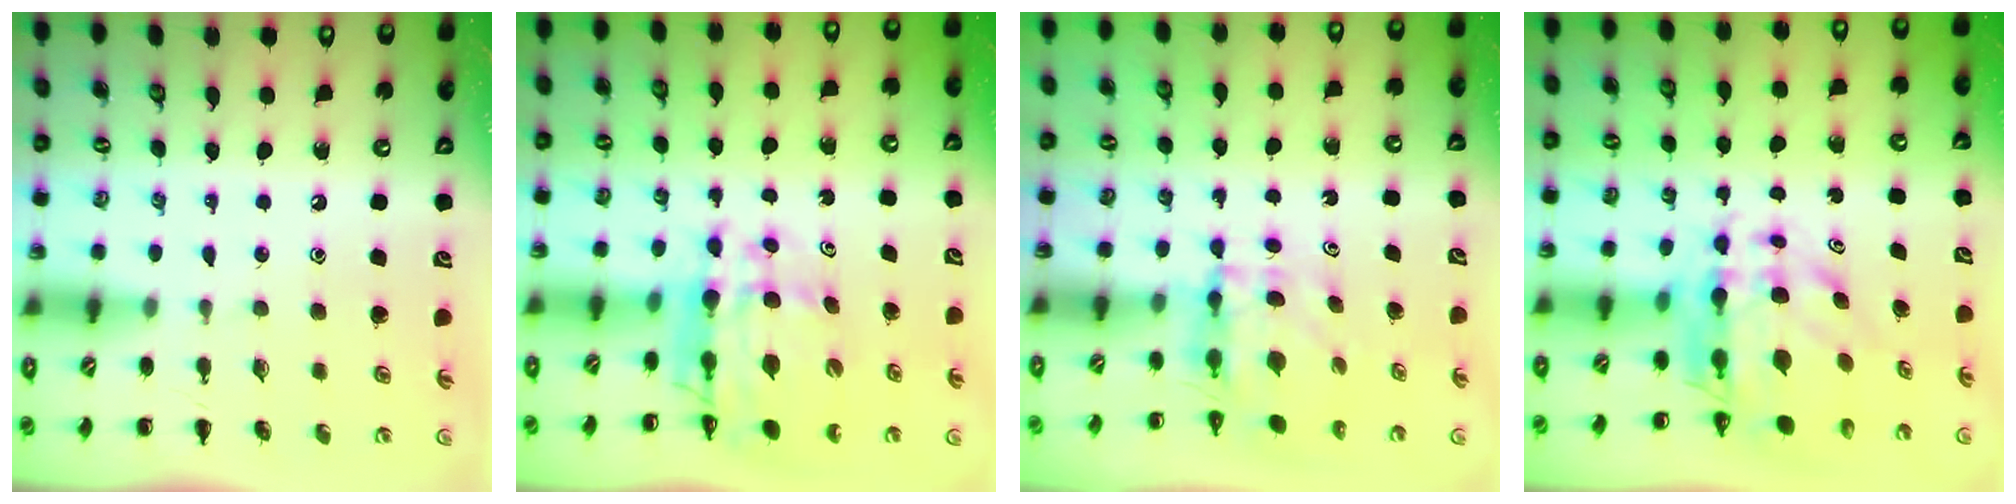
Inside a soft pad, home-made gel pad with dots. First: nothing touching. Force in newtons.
{"total": 10.7, "press": 10.3, "slide": 3.2}
{"total": 3.9, "press": 3.9, "slide": 0.3}
{"total": 9.2, "press": 8.7, "slide": 3.0}